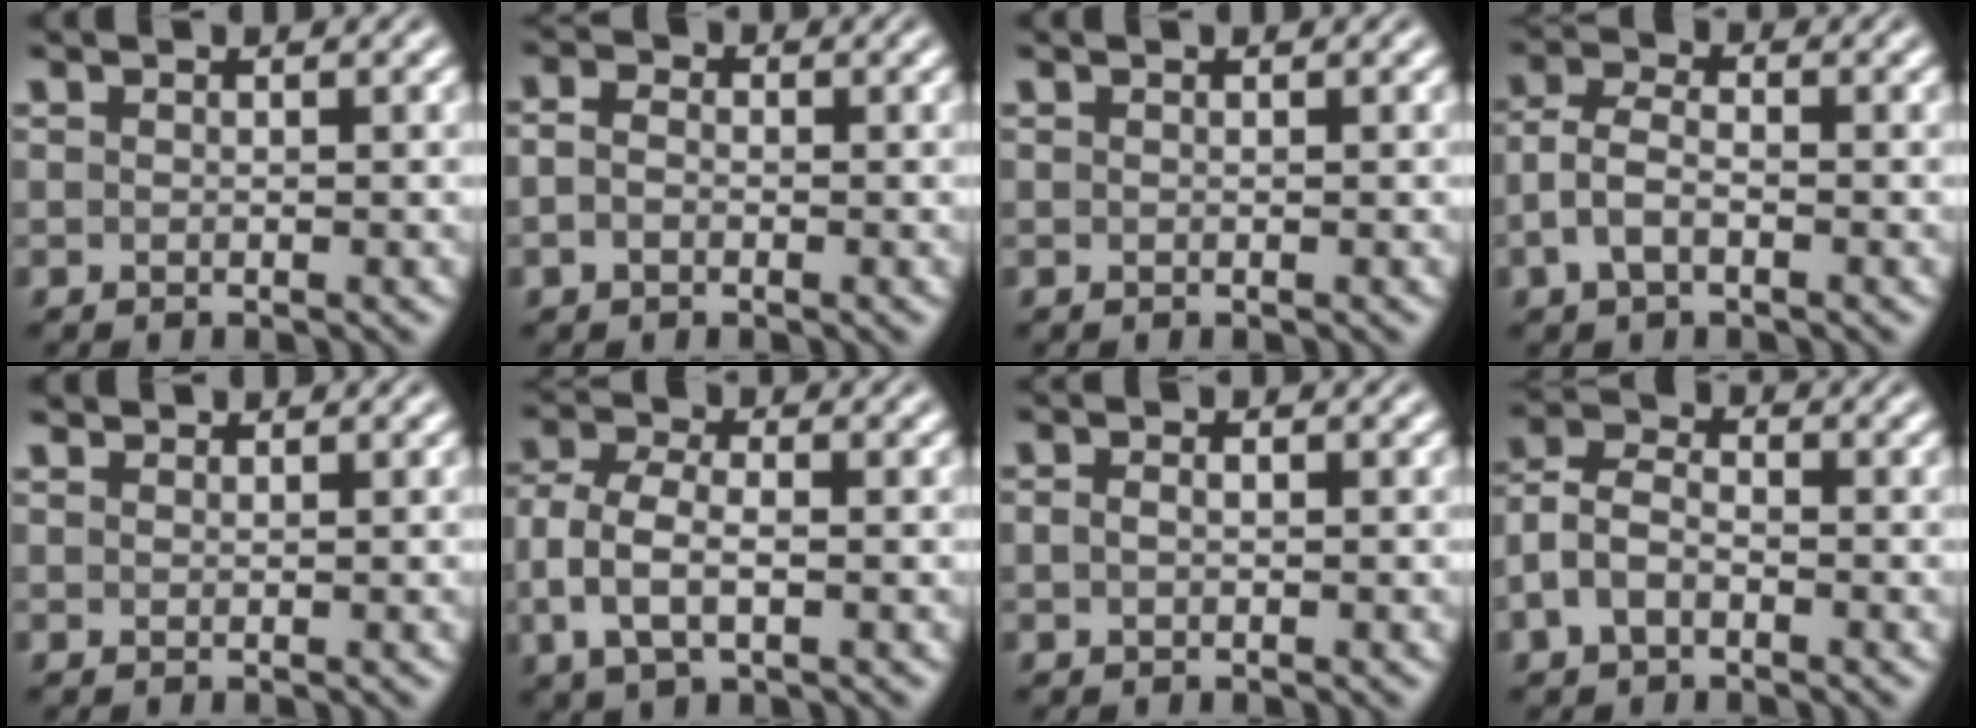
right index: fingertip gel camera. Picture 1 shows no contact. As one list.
[{"total": 1.7, "force": [-0.5, 1.3, 1.1], "torque": [-0.021, -0.004, -0.010]}, {"total": 0.0}, {"total": 3.7, "force": [-1.1, 2.5, 2.5], "torque": [-0.063, -0.016, -0.012]}, {"total": 1.1, "force": [0.9, -0.7, -0.1], "torque": [0.013, -0.002, 0.022]}, {"total": 4.8, "force": [-0.6, 3.1, 3.6], "torque": [-0.086, -0.017, 0.000]}, {"total": 0.8, "force": [-0.2, 0.2, 0.8], "torque": [-0.019, -0.007, 0.004]}, {"total": 5.6, "force": [-1.1, 4.4, 3.2], "torque": [-0.081, -0.017, -0.017]}]